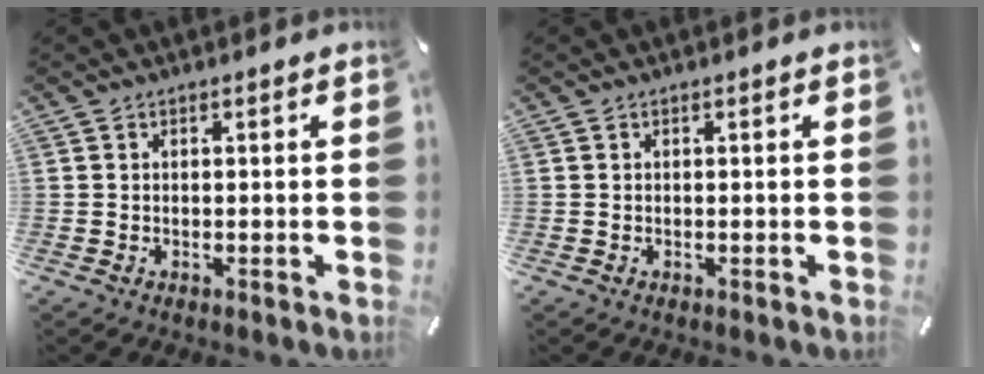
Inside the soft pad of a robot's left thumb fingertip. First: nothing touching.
{"total": 0.0}